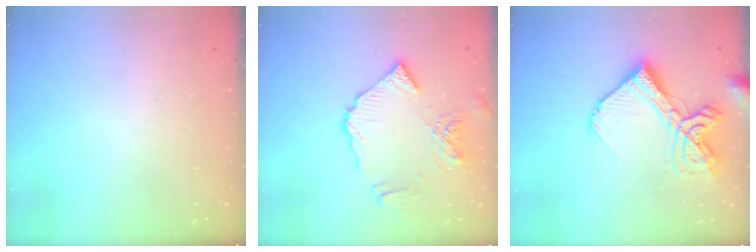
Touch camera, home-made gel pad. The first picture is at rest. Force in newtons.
{"total": 11.7, "press": 11.6, "slide": 1.2}
{"total": 16.2, "press": 16.1, "slide": 1.7}